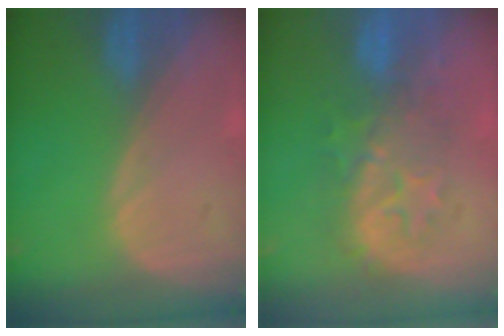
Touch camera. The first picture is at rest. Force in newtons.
{"total": 8.3, "press": 8.2, "slide": 1.4}